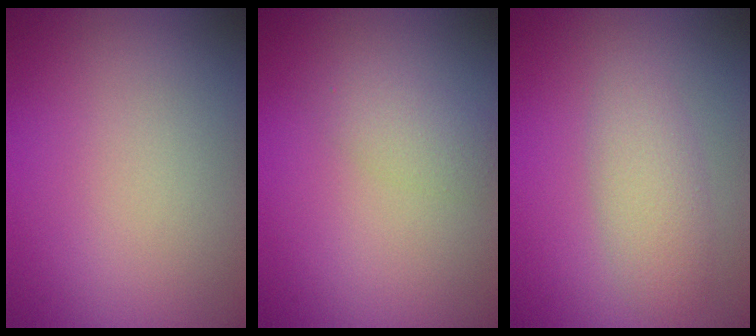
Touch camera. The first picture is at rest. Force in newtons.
{"total": 1.9, "press": 1.9, "slide": 0.1}
{"total": 2.7, "press": 2.7, "slide": 0.0}